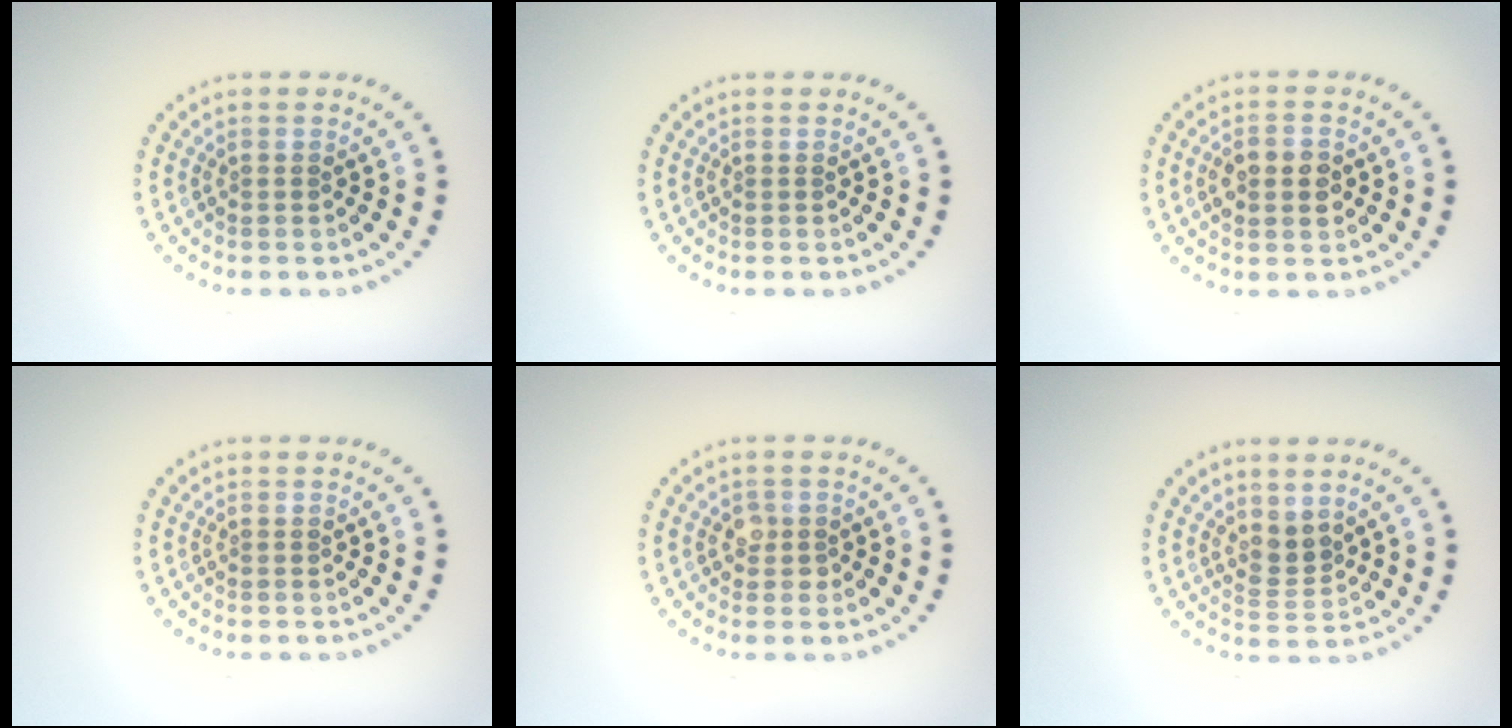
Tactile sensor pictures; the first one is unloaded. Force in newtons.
{"total": 0.0}
{"total": 2.9, "press": 2.9, "slide": 0.1}
{"total": 0.0}
{"total": 1.4, "press": 1.3, "slide": 0.6}
{"total": 2.3, "press": 1.6, "slide": 1.5}